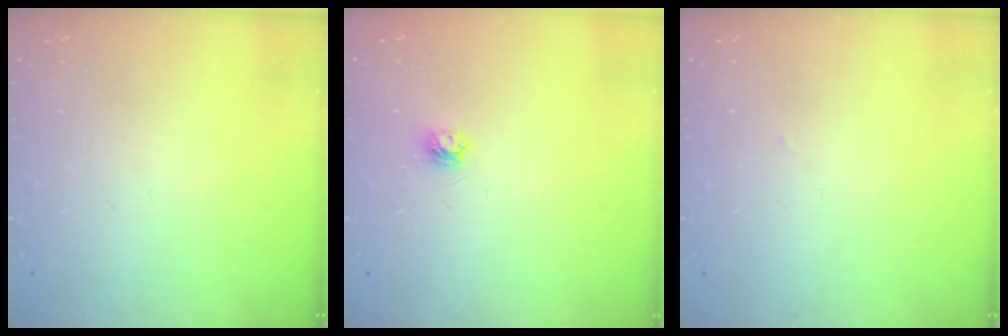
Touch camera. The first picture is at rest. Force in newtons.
{"total": 3.4, "press": 3.4, "slide": 0.4}
{"total": 1.1, "press": 1.1, "slide": 0.1}